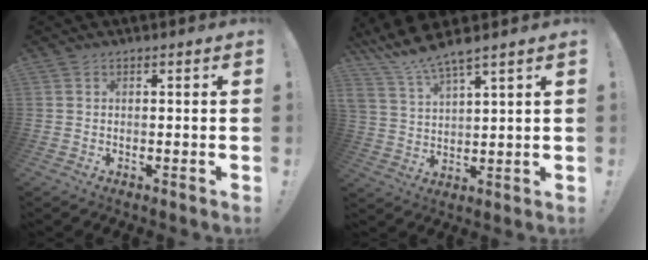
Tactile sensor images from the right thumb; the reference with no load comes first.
{"total": 8.0, "force": [7.4, 0.1, 3.2], "torque": [-0.074, -0.047, 0.134]}